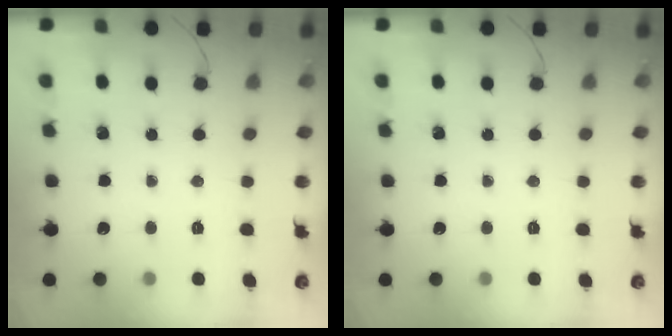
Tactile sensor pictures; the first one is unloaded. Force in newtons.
{"total": 0.0}